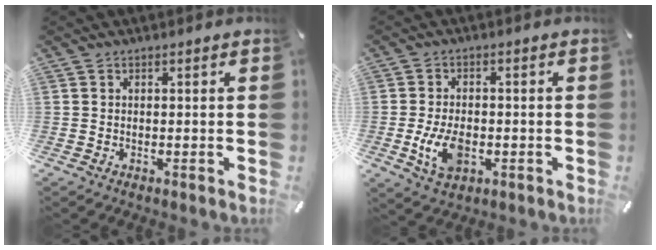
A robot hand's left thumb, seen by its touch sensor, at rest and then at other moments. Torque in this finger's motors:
{"motor_torque": [0.15, 0.16, 0.25, 0.19, 0.09]}